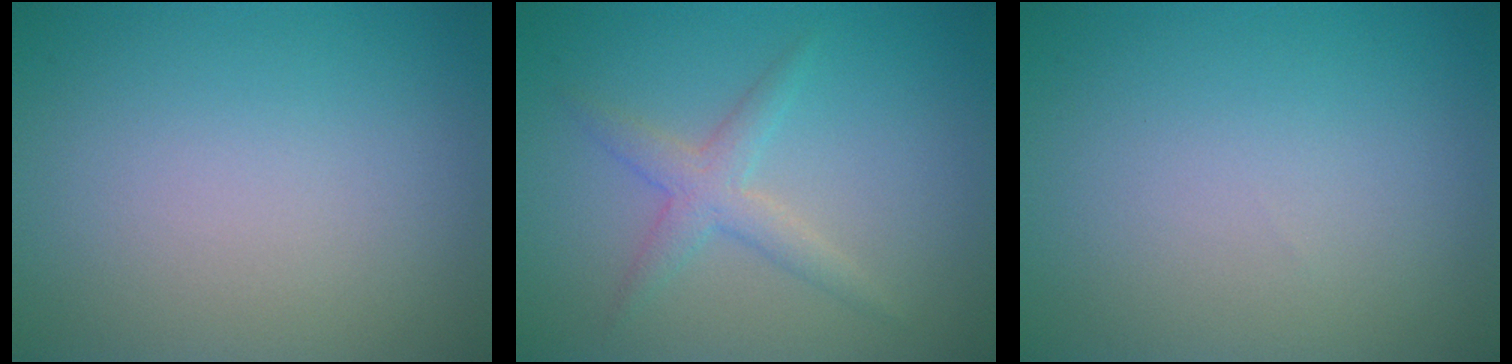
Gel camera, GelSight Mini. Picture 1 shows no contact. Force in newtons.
{"total": 2.4, "press": 2.4, "slide": 0.0}
{"total": 0.0}